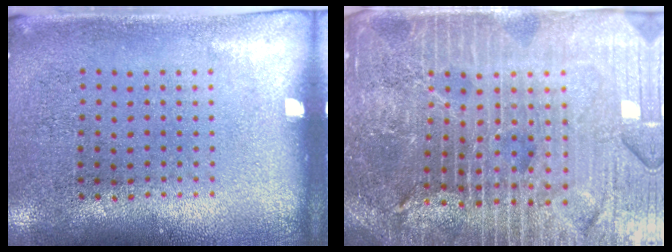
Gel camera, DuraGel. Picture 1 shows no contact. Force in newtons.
{"total": 6.2, "press": 5.5, "slide": 2.9}